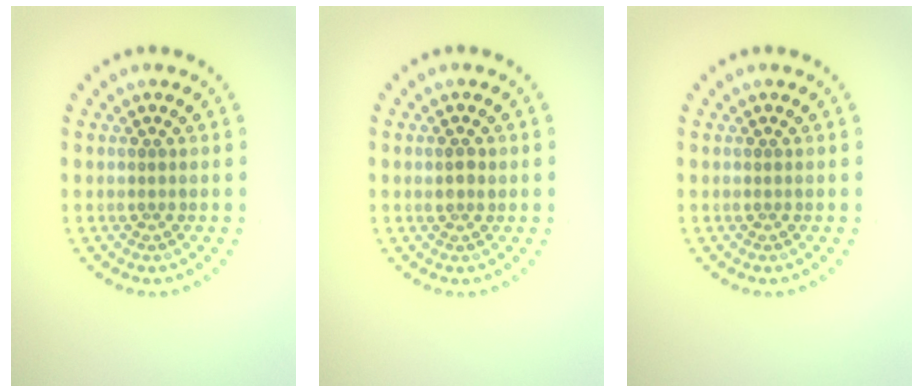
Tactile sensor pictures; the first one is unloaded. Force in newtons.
{"total": 1.2, "press": 1.1, "slide": 0.3}
{"total": 0.0}